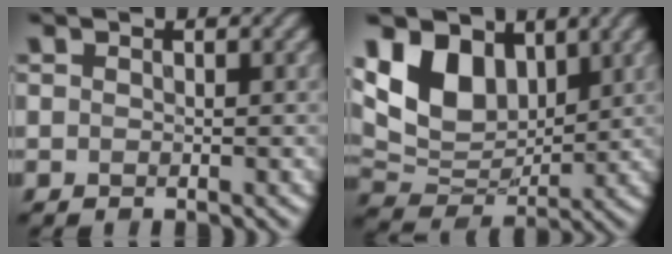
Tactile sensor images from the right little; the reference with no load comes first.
{"total": 8.0, "force": [3.2, 5.5, 4.9], "torque": [-0.110, -0.002, 0.052]}